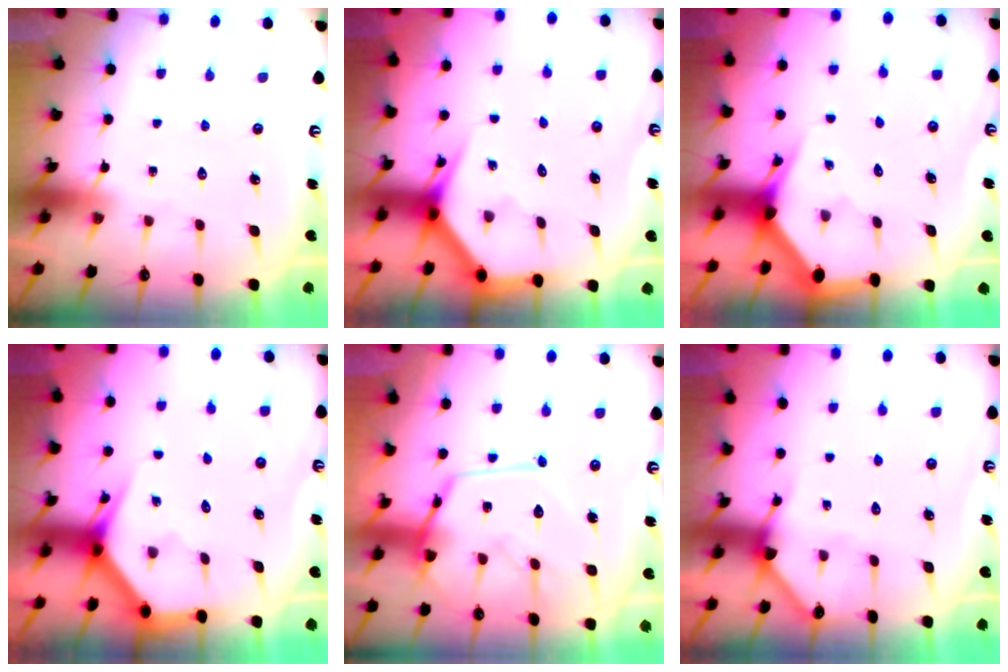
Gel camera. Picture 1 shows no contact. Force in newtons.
{"total": 3.5, "press": 3.5, "slide": 0.2}
{"total": 2.8, "press": 2.8, "slide": 0.0}
{"total": 3.4, "press": 3.4, "slide": 0.3}
{"total": 15.3, "press": 15.2, "slide": 1.3}
{"total": 3.9, "press": 3.9, "slide": 0.2}